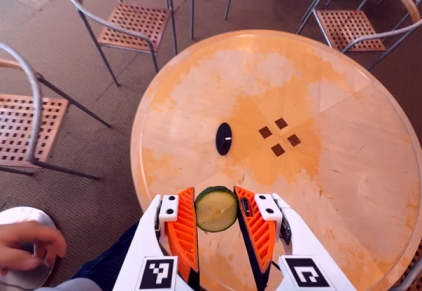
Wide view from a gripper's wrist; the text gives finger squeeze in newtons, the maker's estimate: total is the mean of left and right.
{"total": 9.2, "left": 9.5, "right": 9.0}